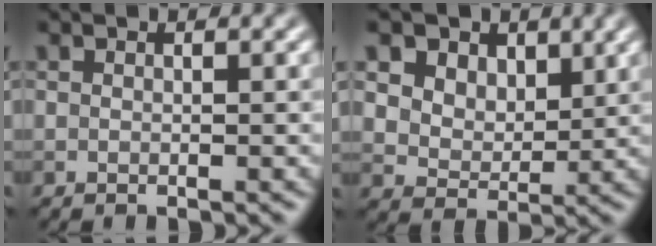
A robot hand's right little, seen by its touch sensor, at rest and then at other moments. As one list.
[{"total": 8.9, "force": [5.1, 6.1, 3.9], "torque": [-0.081, 0.005, 0.084]}]